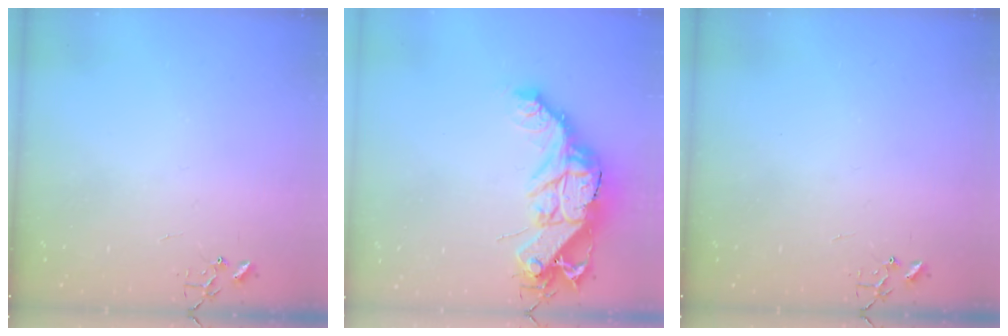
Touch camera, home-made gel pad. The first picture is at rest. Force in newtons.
{"total": 17.7, "press": 17.6, "slide": 1.5}
{"total": 0.0}